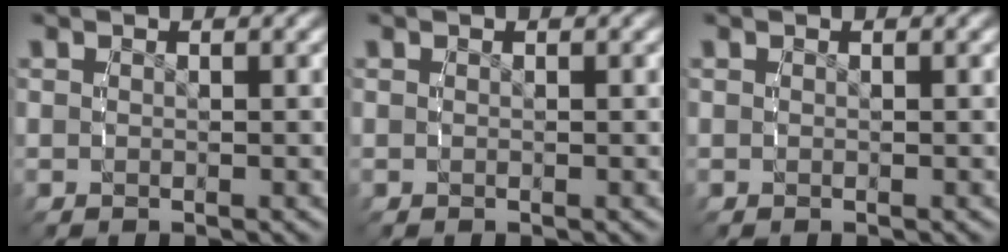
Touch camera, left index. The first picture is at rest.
{"total": 0.0}
{"total": 0.0}